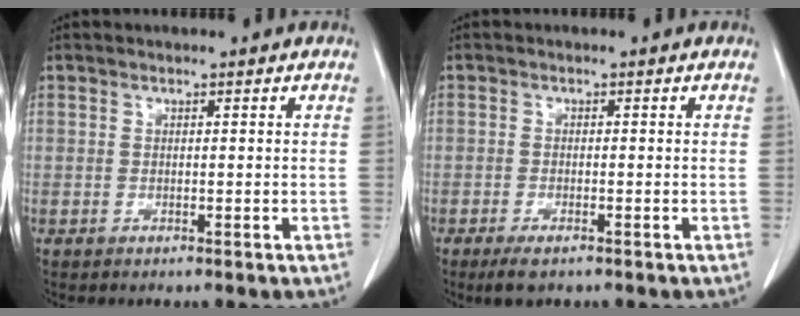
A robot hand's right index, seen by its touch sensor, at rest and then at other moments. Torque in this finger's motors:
{"motor_torque": [0.20, -0.17, 0.13, 0.02]}